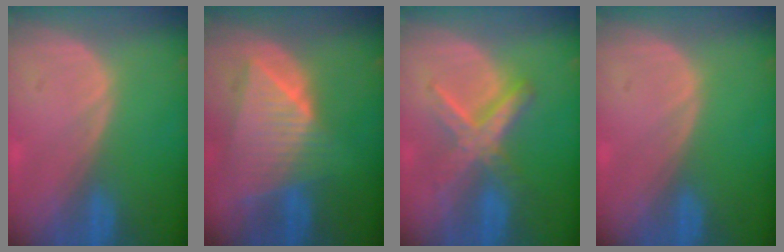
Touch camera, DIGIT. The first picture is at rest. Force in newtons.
{"total": 9.1, "press": 8.0, "slide": 4.3}
{"total": 6.4, "press": 6.4, "slide": 0.3}
{"total": 0.0}